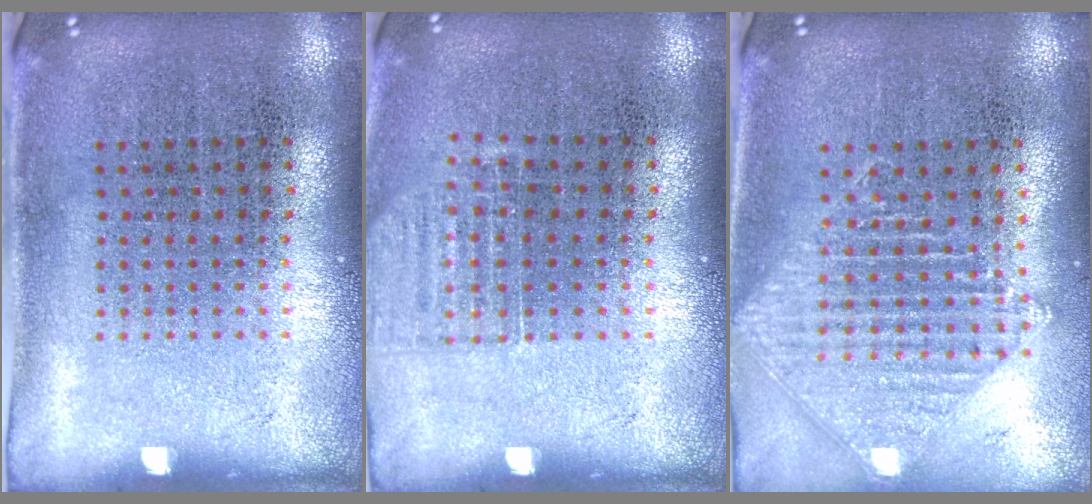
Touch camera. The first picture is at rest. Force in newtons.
{"total": 0.9, "press": 0.9, "slide": 0.1}
{"total": 1.2, "press": 1.2, "slide": 0.2}